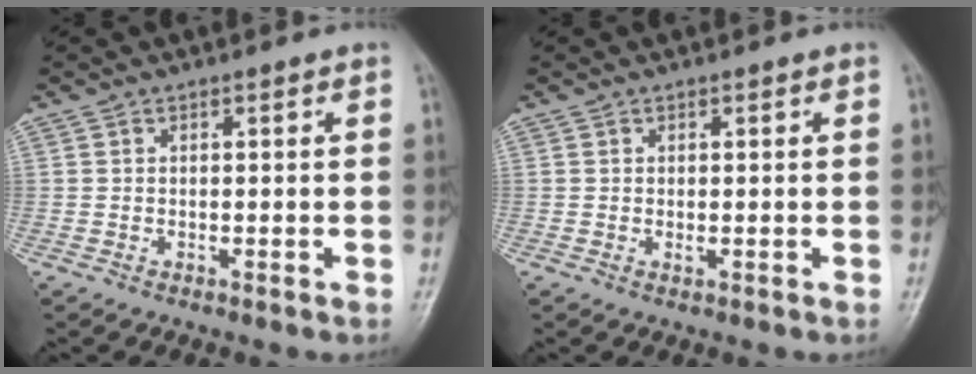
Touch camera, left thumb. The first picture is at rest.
{"total": 1.0, "force": [0.2, 0.6, 0.7], "torque": [-0.009, -0.002, 0.003]}